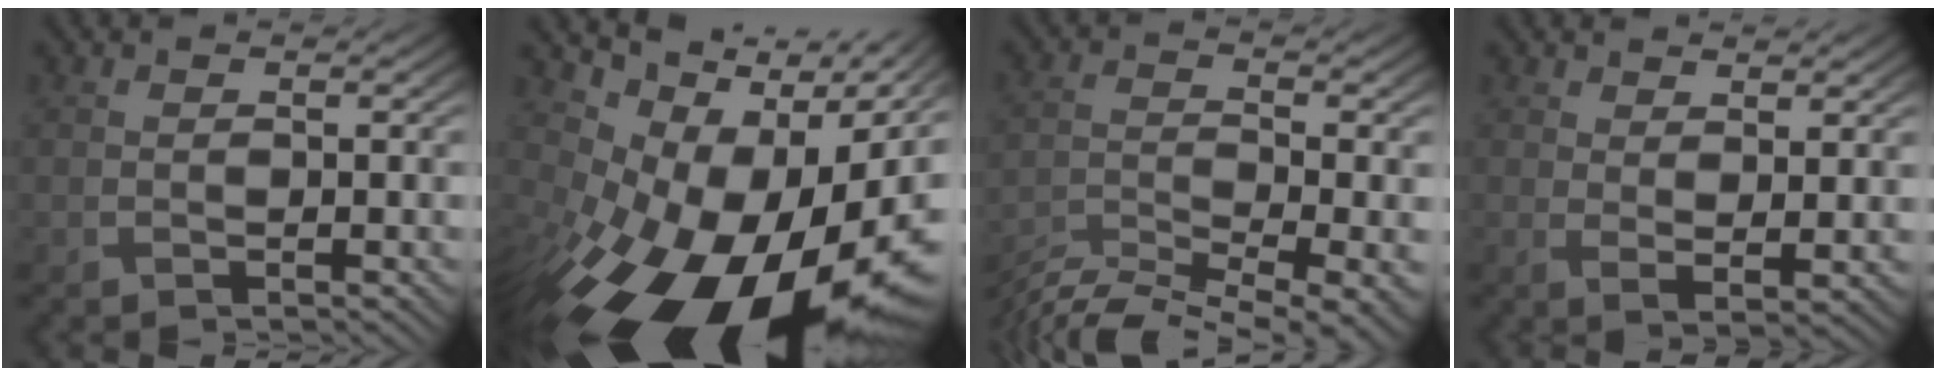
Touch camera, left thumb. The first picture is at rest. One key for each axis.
{"total": 18.2, "fx": -2.2, "fy": 11.2, "fz": 14.2, "tx": -0.230, "ty": -0.036, "tz": -0.025}
{"total": 9.0, "fx": -7.3, "fy": 1.9, "fz": 4.9, "tx": -0.106, "ty": -0.010, "tz": -0.127}
{"total": 2.4, "fx": 2.1, "fy": 0.1, "fz": 1.2, "tx": -0.030, "ty": -0.004, "tz": 0.039}